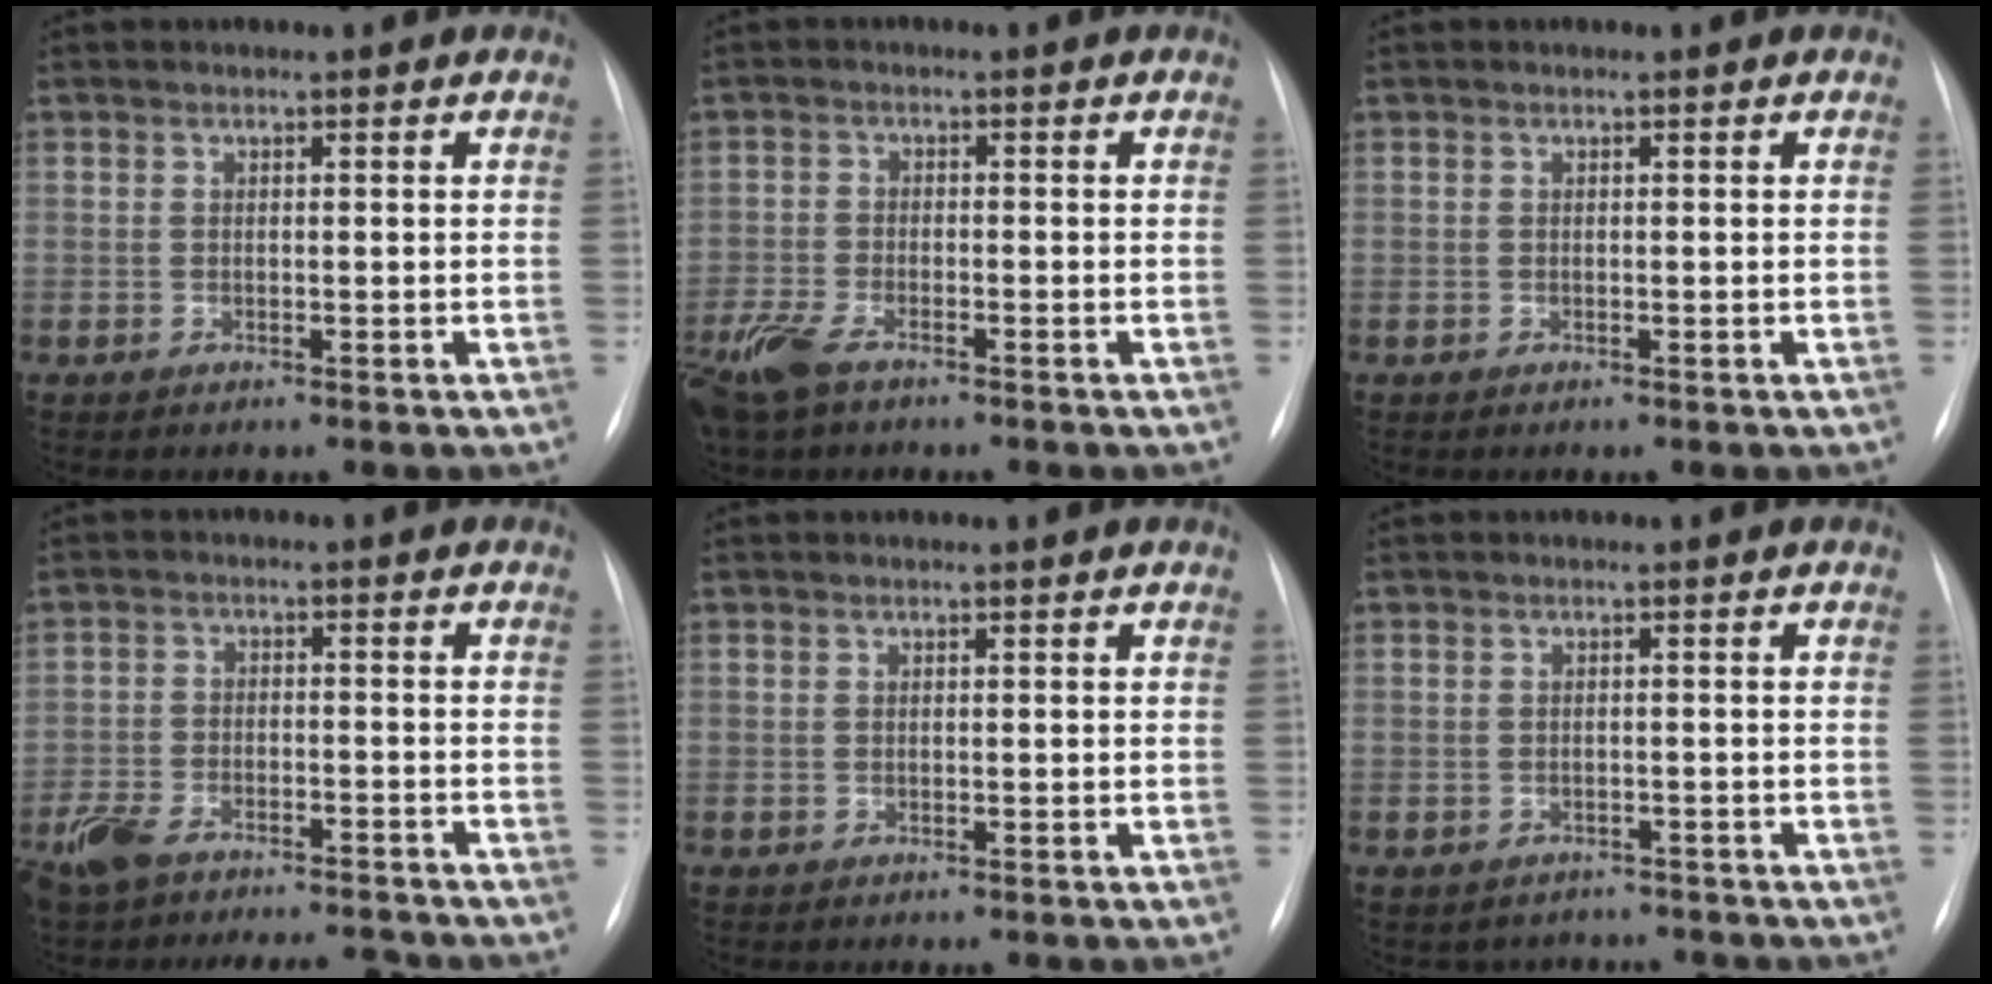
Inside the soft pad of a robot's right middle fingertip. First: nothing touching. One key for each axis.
{"total": 7.0, "fx": -4.9, "fy": 2.5, "fz": 4.3, "tx": -0.097, "ty": -0.014, "tz": -0.094}
{"total": 0.0}
{"total": 12.1, "fx": -10.5, "fy": 3.1, "fz": 5.1, "tx": -0.094, "ty": 0.008, "tz": -0.163}
{"total": 0.0}
{"total": 3.8, "fx": -3.3, "fy": 1.9, "fz": -0.3, "tx": 0.005, "ty": 0.010, "tz": -0.042}